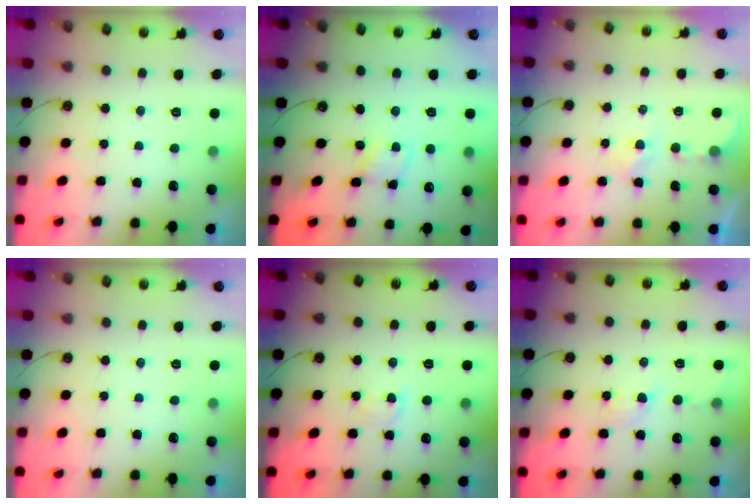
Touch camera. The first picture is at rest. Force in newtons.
{"total": 1.3, "press": 1.3, "slide": 0.0}
{"total": 3.1, "press": 3.0, "slide": 0.4}
{"total": 0.0}
{"total": 1.5, "press": 1.4, "slide": 0.3}
{"total": 3.5, "press": 3.4, "slide": 0.5}